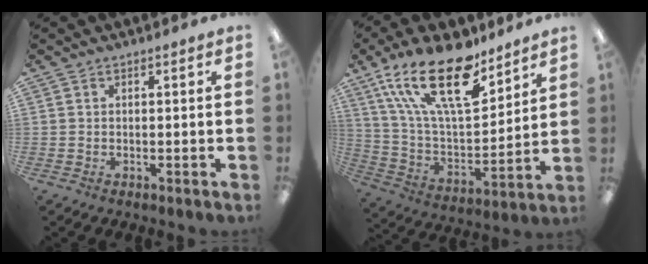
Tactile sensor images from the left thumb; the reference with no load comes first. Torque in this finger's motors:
{"motor_torque": [0.54, 0.29, 1.75, -1.02, 0.46]}